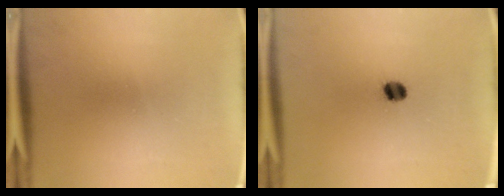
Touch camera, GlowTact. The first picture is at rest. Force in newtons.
{"total": 3.5}